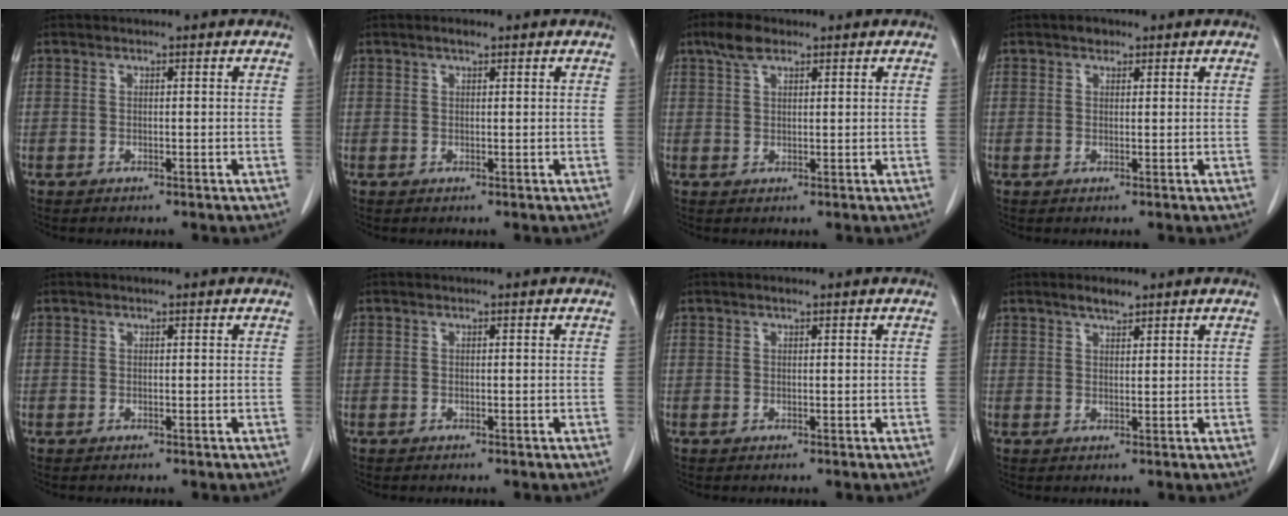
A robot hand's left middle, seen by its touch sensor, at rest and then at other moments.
{"total": 1.0, "force": [0.7, 0.3, 0.6], "torque": [-0.015, 0.002, 0.013]}
{"total": 3.4, "force": [2.3, 1.4, 2.1], "torque": [-0.049, 0.011, 0.046]}
{"total": 1.3, "force": [0.9, 0.8, 0.4], "torque": [-0.009, 0.002, 0.012]}
{"total": 0.0}
{"total": 0.0}
{"total": 0.6, "force": [0.4, 0.1, 0.4], "torque": [-0.012, -0.001, 0.008]}
{"total": 2.4, "force": [1.9, 0.6, 1.2], "torque": [-0.026, 0.003, 0.034]}